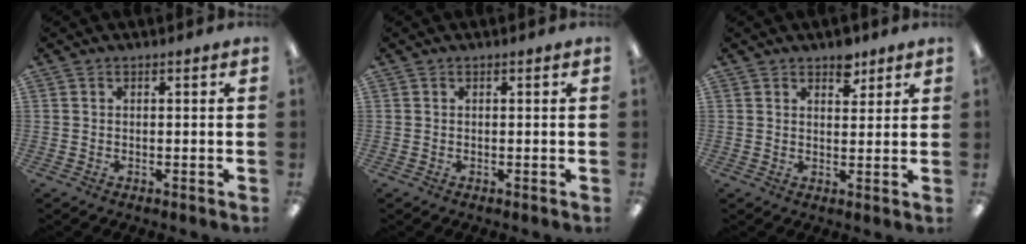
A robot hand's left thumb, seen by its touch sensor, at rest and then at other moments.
{"total": 0.0}
{"total": 6.1, "force": [4.7, 3.0, 2.4], "torque": [-0.010, -0.031, 0.078]}